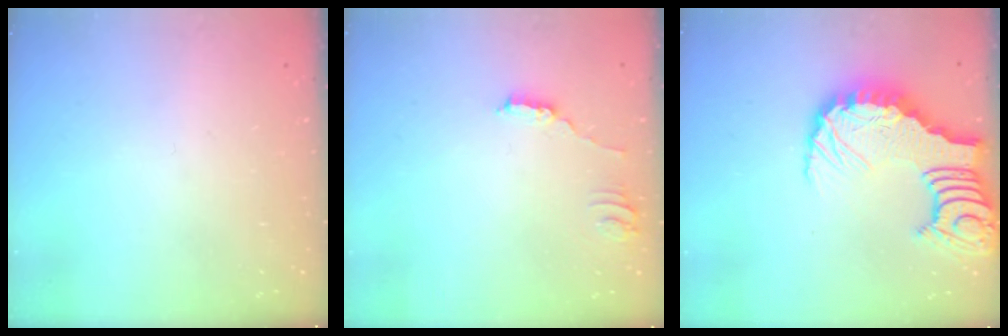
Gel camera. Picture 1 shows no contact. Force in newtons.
{"total": 2.5, "press": 2.5, "slide": 0.2}
{"total": 13.2, "press": 13.1, "slide": 1.6}